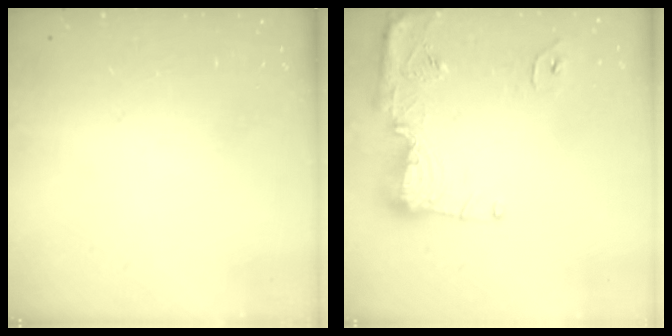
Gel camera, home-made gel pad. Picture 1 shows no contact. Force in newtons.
{"total": 13.8, "press": 13.8, "slide": 1.3}